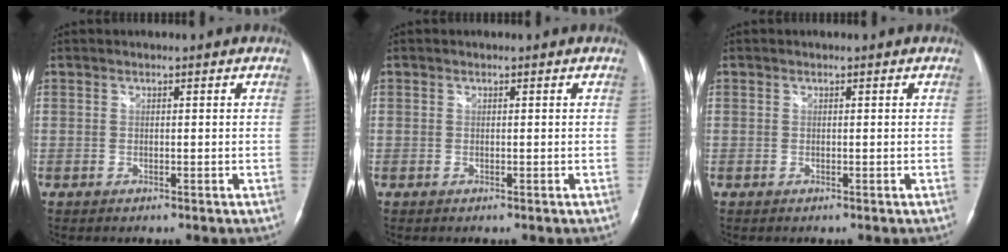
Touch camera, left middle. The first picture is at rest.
{"total": 0.0}
{"total": 0.0}